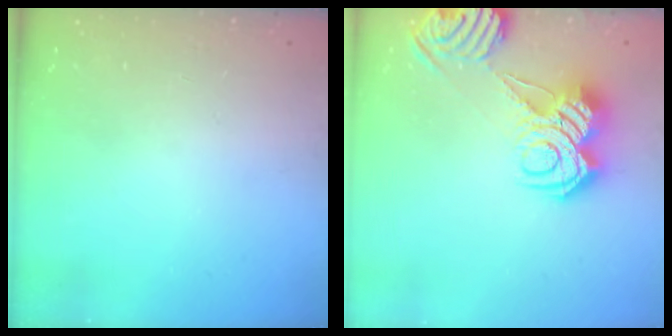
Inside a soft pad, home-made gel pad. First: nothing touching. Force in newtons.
{"total": 10.5, "press": 10.4, "slide": 0.9}